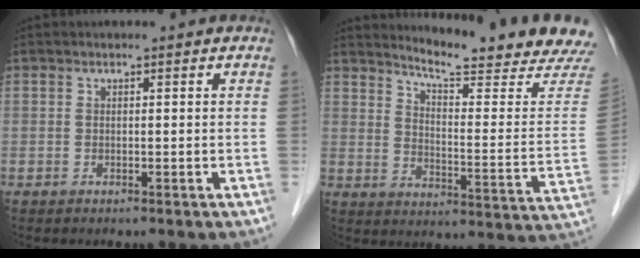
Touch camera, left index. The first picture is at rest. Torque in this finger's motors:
{"motor_torque": [0.15, -0.33, 0.15, 0.04]}